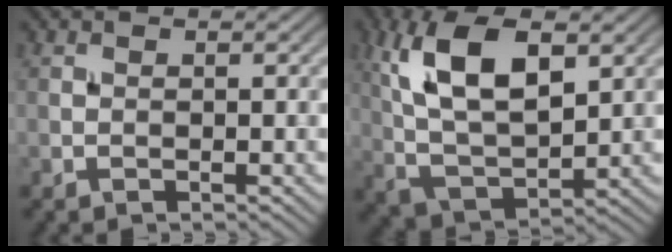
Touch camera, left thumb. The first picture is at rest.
{"total": 11.9, "force": [4.2, 5.8, 9.5], "torque": [-0.206, 0.007, 0.084]}